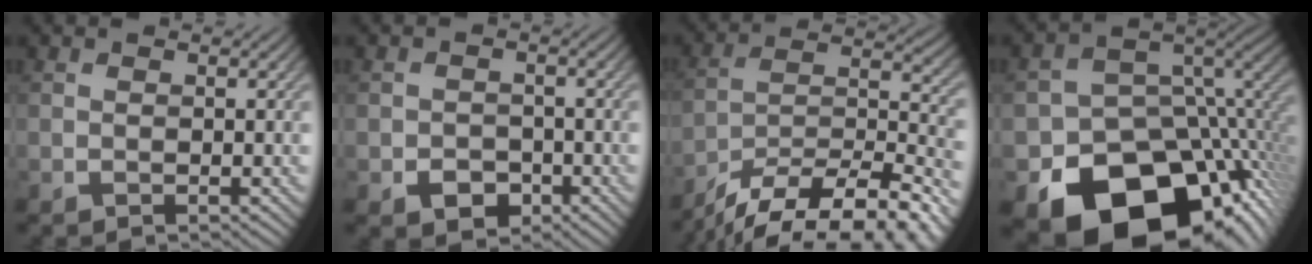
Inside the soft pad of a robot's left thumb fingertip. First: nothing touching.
{"total": 3.1, "force": [-1.5, 2.3, 1.5], "torque": [-0.024, -0.006, -0.028]}
{"total": 18.2, "force": [-15.0, 5.1, 9.0], "torque": [-0.145, -0.021, -0.223]}
{"total": 18.4, "force": [-9.4, 12.4, 9.7], "torque": [-0.153, -0.060, -0.125]}